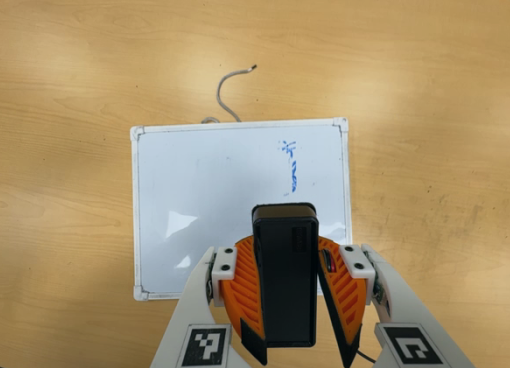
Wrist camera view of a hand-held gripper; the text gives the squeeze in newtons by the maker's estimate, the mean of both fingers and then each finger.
{"total": 11.0, "left": 10.3, "right": 11.8}